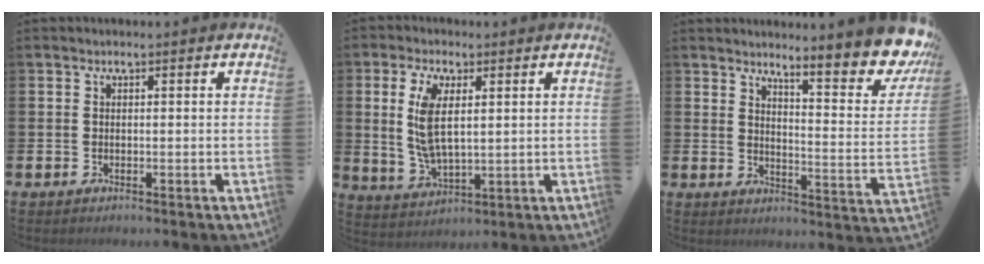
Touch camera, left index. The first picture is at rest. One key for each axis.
{"total": 7.3, "fx": 2.0, "fy": 3.4, "fz": 6.2, "tx": -0.126, "ty": 0.002, "tz": 0.032}
{"total": 7.6, "fx": 6.8, "fy": 0.6, "fz": 3.4, "tx": -0.050, "ty": -0.075, "tz": 0.103}